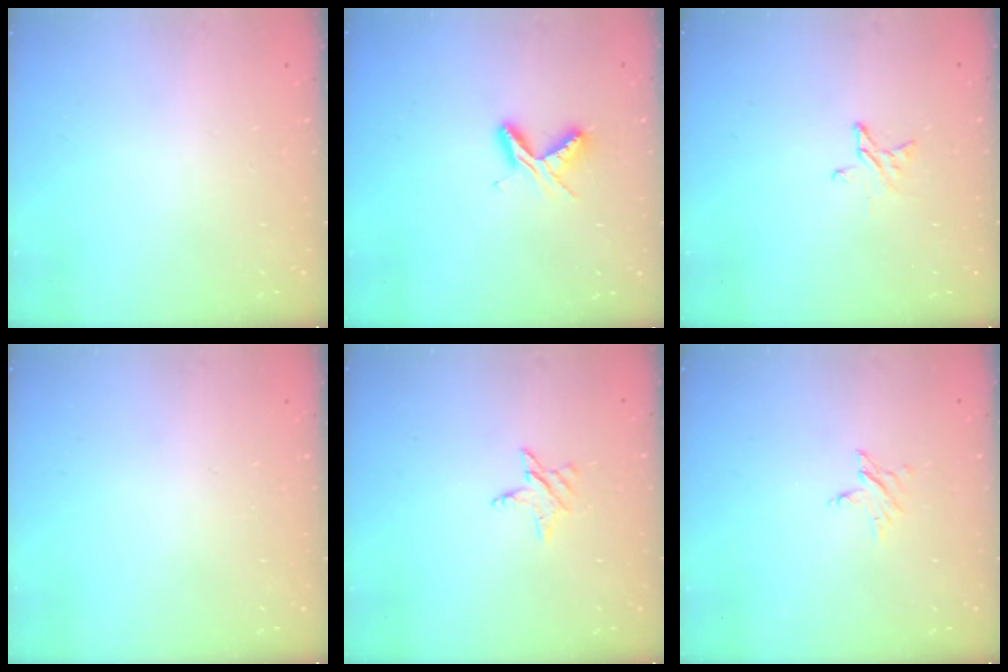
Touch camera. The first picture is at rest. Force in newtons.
{"total": 5.4, "press": 5.3, "slide": 0.6}
{"total": 4.4, "press": 4.3, "slide": 0.4}
{"total": 0.0}
{"total": 2.7, "press": 2.7, "slide": 0.2}
{"total": 2.8, "press": 2.8, "slide": 0.1}